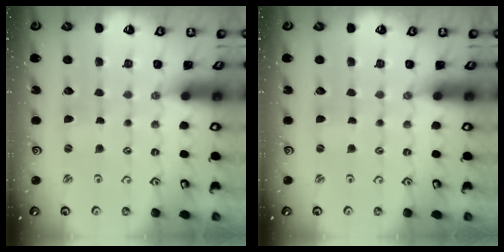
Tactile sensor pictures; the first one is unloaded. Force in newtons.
{"total": 0.0}